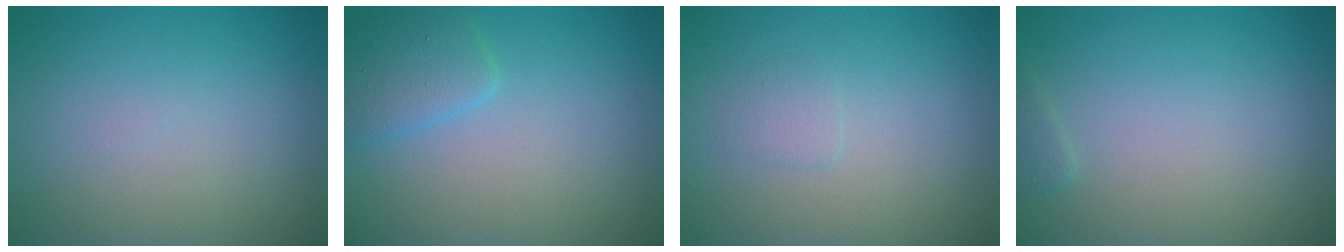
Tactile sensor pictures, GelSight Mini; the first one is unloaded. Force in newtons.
{"total": 2.3, "press": 2.3, "slide": 0.1}
{"total": 0.8, "press": 0.8, "slide": 0.0}
{"total": 0.6, "press": 0.6, "slide": 0.1}